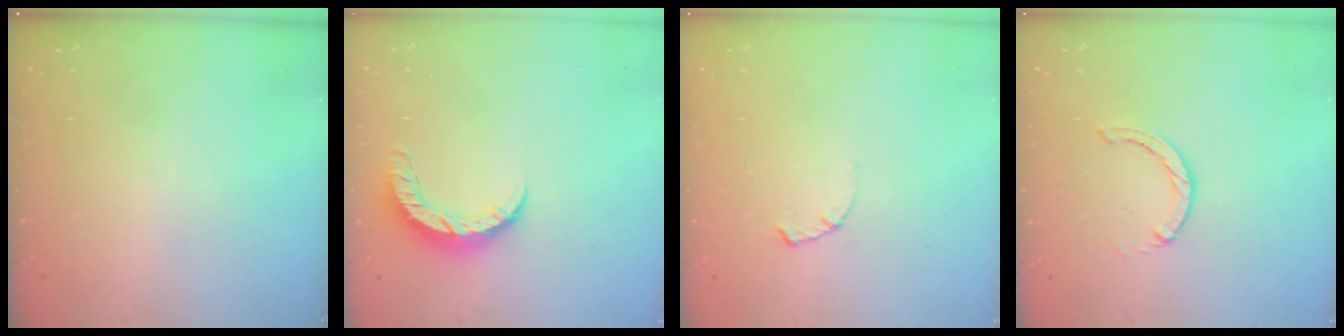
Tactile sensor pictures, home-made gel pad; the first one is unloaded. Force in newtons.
{"total": 8.7, "press": 8.6, "slide": 0.9}
{"total": 1.7, "press": 1.6, "slide": 0.3}
{"total": 0.0}